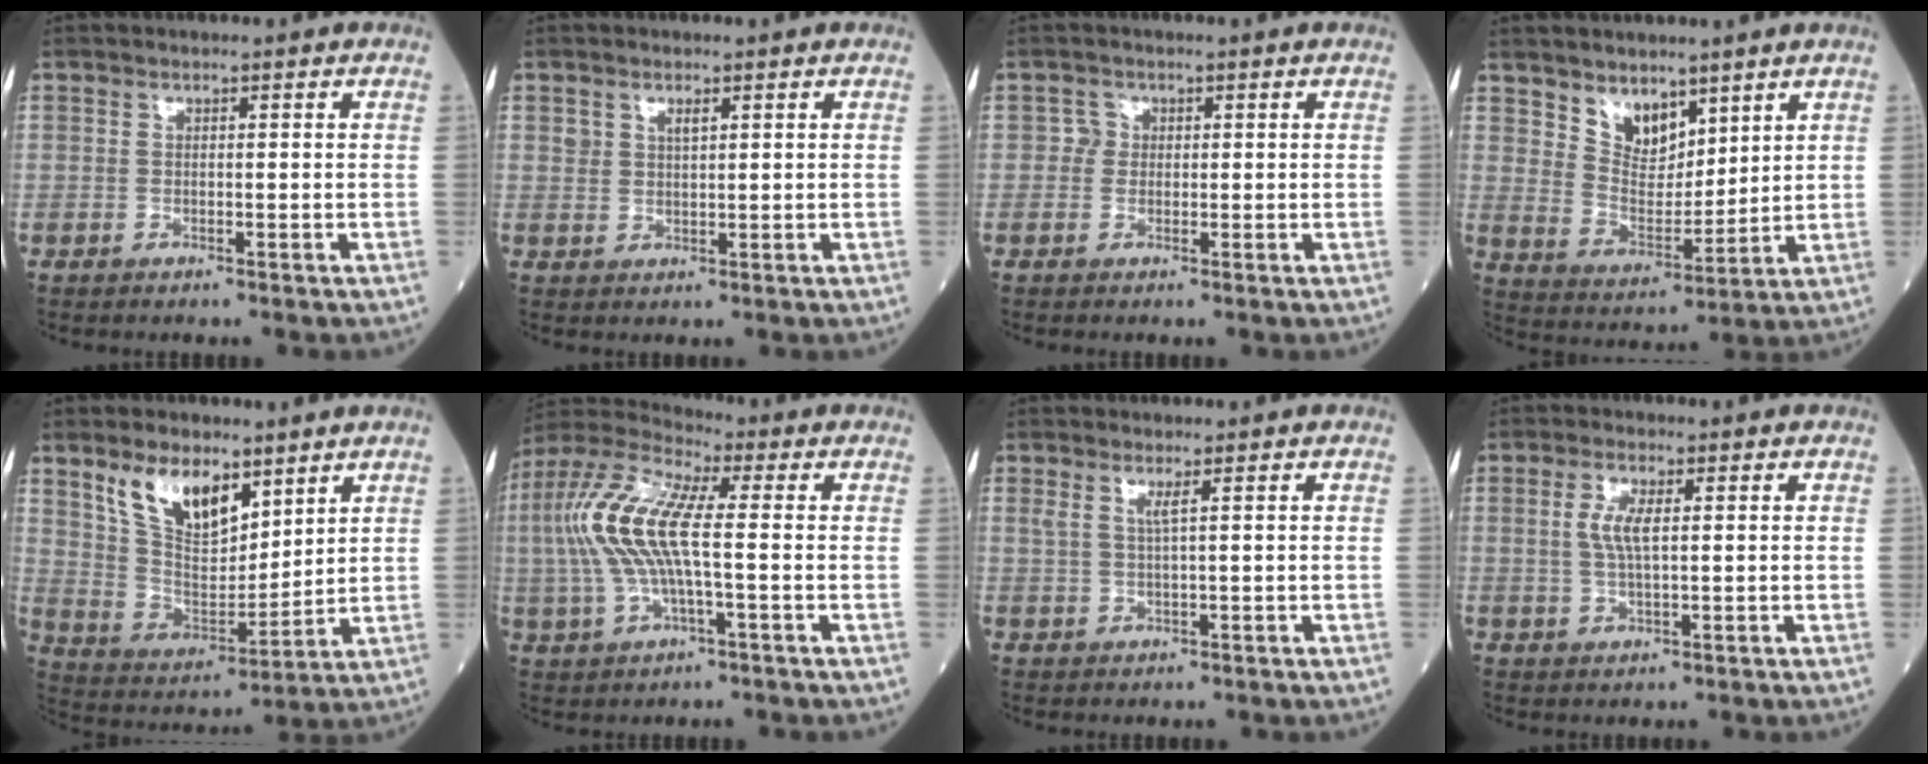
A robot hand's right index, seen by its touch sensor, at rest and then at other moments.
{"total": 1.8, "force": [1.0, 0.9, 1.1], "torque": [-0.025, 0.004, 0.023]}
{"total": 1.4, "force": [0.2, 1.4, 0.3], "torque": [0.003, 0.003, -0.001]}
{"total": 6.7, "force": [4.9, 3.6, 3.0], "torque": [-0.053, -0.006, 0.100]}
{"total": 11.1, "force": [7.0, 4.9, 7.0], "torque": [-0.136, 0.002, 0.144]}
{"total": 12.5, "force": [0.2, 2.8, 12.2], "torque": [-0.275, 0.019, -0.002]}
{"total": 1.7, "force": [0.8, -0.2, 1.4], "torque": [-0.035, -0.002, 0.017]}
{"total": 3.8, "force": [0.7, 0.9, 3.6], "torque": [-0.076, -0.001, 0.015]}